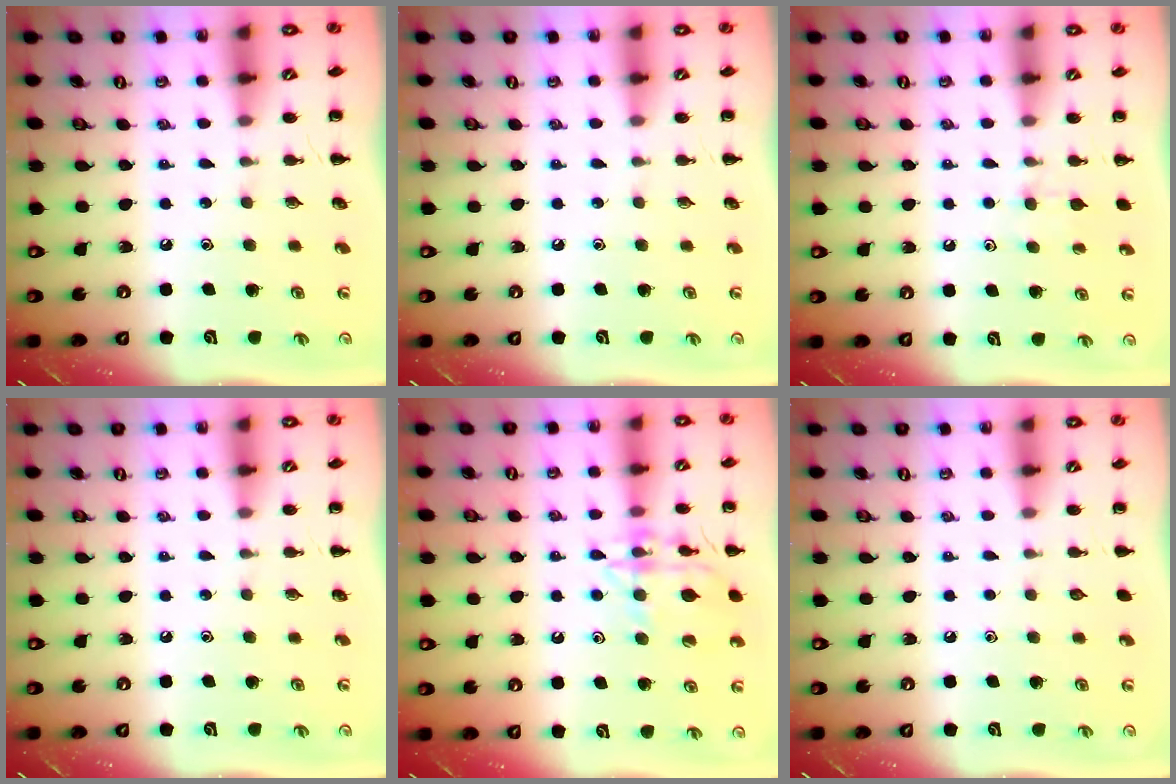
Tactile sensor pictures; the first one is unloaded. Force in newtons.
{"total": 0.0}
{"total": 5.9, "press": 5.7, "slide": 1.7}
{"total": 0.0}
{"total": 15.5, "press": 15.4, "slide": 1.6}
{"total": 0.0}